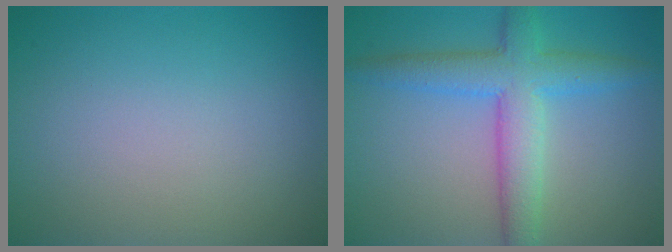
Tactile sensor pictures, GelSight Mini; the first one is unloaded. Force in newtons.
{"total": 5.5, "press": 5.5, "slide": 0.1}